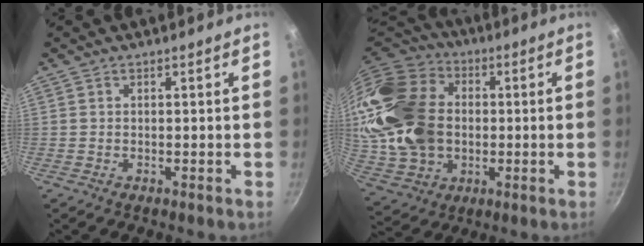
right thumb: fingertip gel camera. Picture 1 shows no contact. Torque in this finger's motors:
{"motor_torque": [1.55, 3.45, 0.72, -0.42, 0.52]}